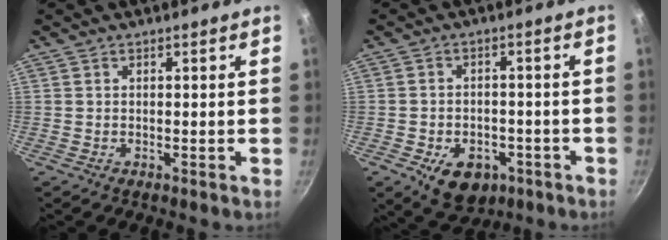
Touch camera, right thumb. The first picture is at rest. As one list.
[{"total": 9.7, "force": [-4.2, 6.6, 5.7], "torque": [-0.057, 0.014, -0.051]}]